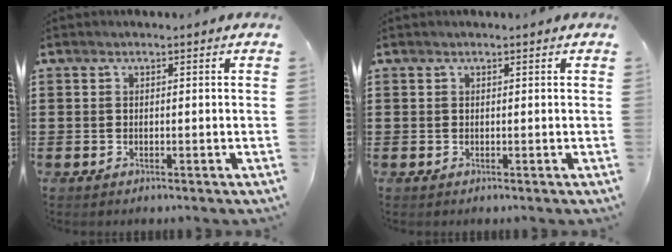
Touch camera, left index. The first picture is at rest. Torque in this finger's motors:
{"motor_torque": [0.39, 0.45, -0.01, -0.01]}